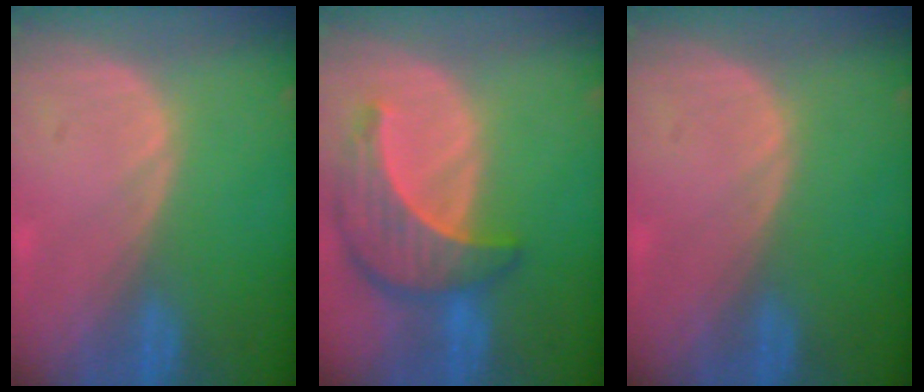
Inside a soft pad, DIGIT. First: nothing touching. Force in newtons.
{"total": 8.7, "press": 7.9, "slide": 3.7}
{"total": 0.0}